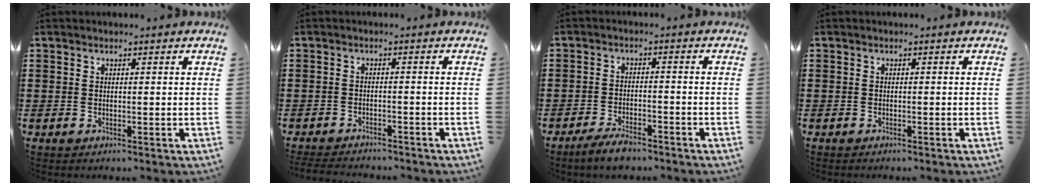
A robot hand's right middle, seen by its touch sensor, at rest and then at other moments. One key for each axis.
{"total": 2.7, "fx": -2.6, "fy": 0.4, "fz": 0.1, "tx": -0.006, "ty": -0.001, "tz": -0.057}
{"total": 3.9, "fx": -3.4, "fy": 0.9, "fz": 1.7, "tx": -0.035, "ty": 0.005, "tz": -0.067}
{"total": 0.6, "fx": -0.5, "fy": 0.2, "fz": 0.1, "tx": -0.002, "ty": 0.001, "tz": -0.012}